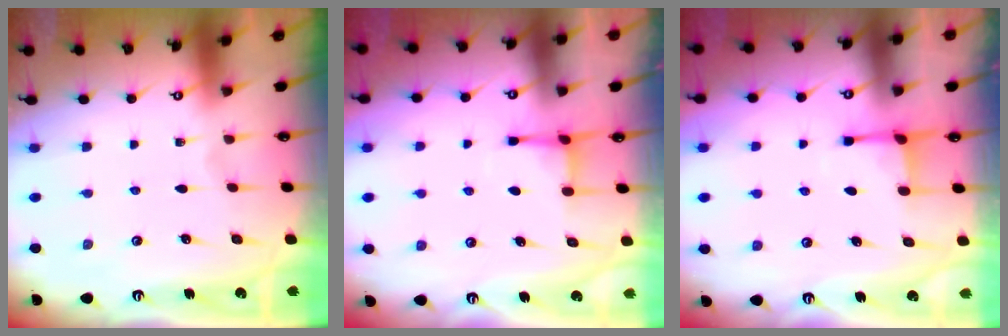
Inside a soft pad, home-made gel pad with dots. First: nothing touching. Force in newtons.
{"total": 2.9, "press": 2.9, "slide": 0.4}
{"total": 2.2, "press": 2.1, "slide": 0.7}